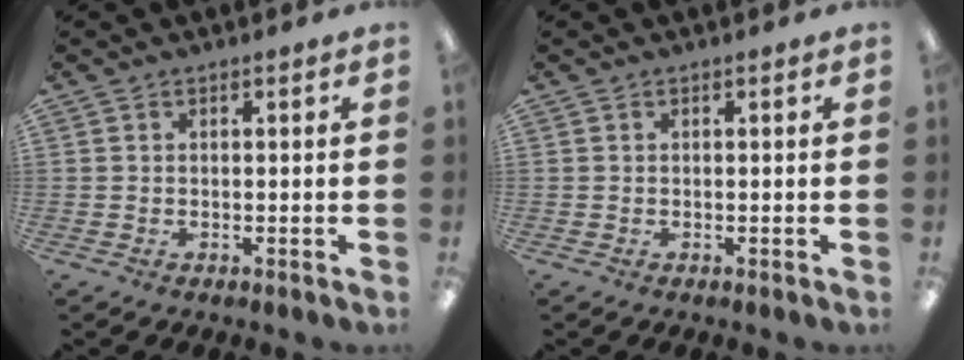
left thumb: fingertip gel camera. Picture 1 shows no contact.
{"total": 0.0}